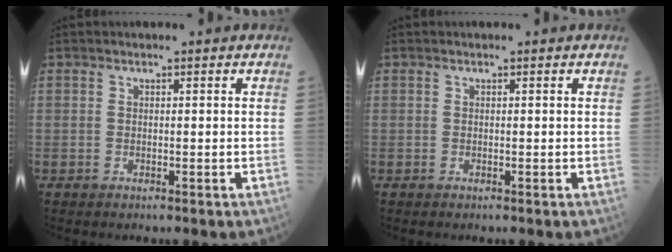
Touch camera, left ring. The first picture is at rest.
{"total": 0.0}